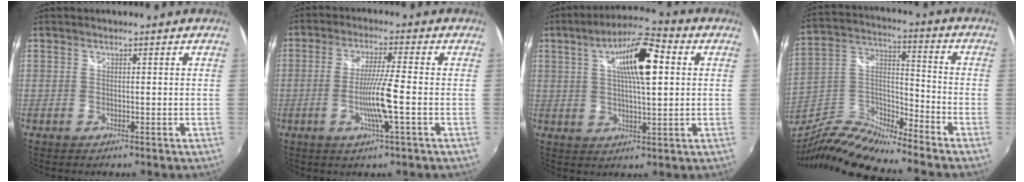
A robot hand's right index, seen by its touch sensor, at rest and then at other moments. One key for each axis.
{"total": 7.5, "fx": -2.1, "fy": -0.8, "fz": 7.2, "tx": -0.135, "ty": -0.011, "tz": -0.040}
{"total": 12.1, "fx": 3.3, "fy": 3.2, "fz": 11.2, "tx": -0.187, "ty": 0.020, "tz": 0.049}
{"total": 12.2, "fx": -10.7, "fy": 0.9, "fz": 5.7, "tx": -0.133, "ty": 0.005, "tz": -0.222}